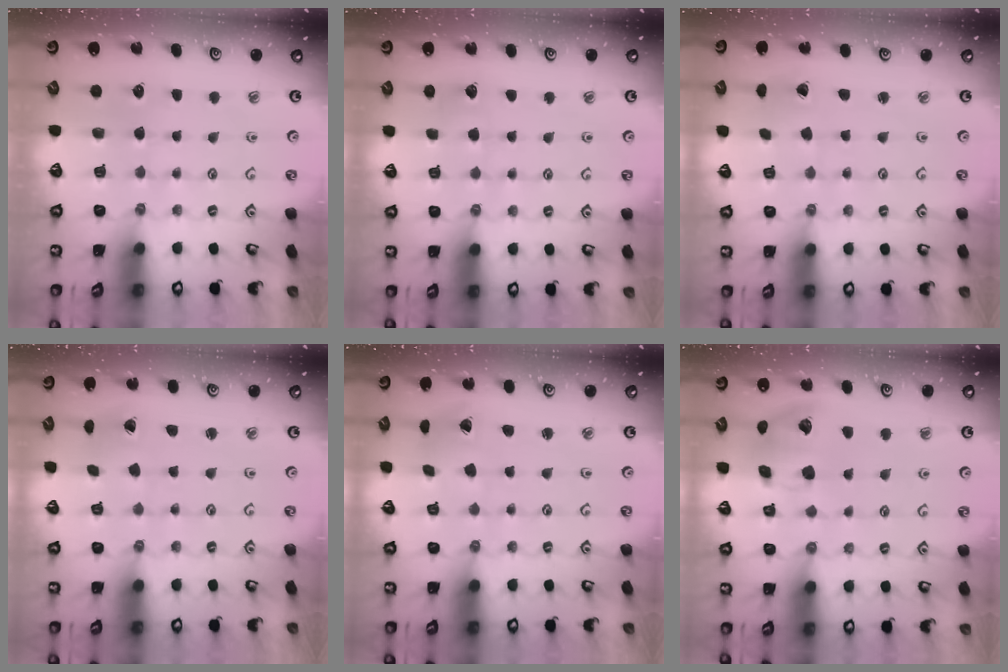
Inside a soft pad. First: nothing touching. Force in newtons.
{"total": 3.4, "press": 3.4, "slide": 0.4}
{"total": 0.0}
{"total": 0.9, "press": 0.9, "slide": 0.3}
{"total": 1.1, "press": 1.1, "slide": 0.2}
{"total": 13.3, "press": 13.1, "slide": 2.1}